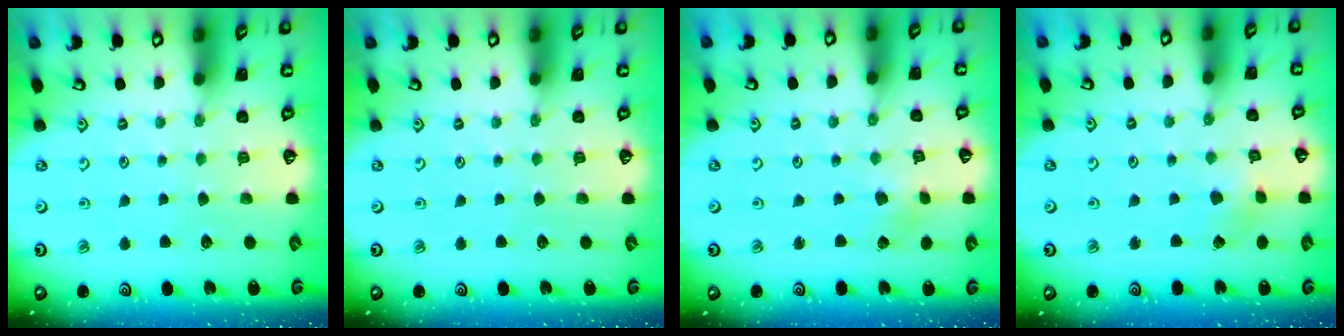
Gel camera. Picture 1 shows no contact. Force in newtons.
{"total": 0.0}
{"total": 2.0, "press": 2.0, "slide": 0.3}
{"total": 2.0, "press": 2.0, "slide": 0.2}